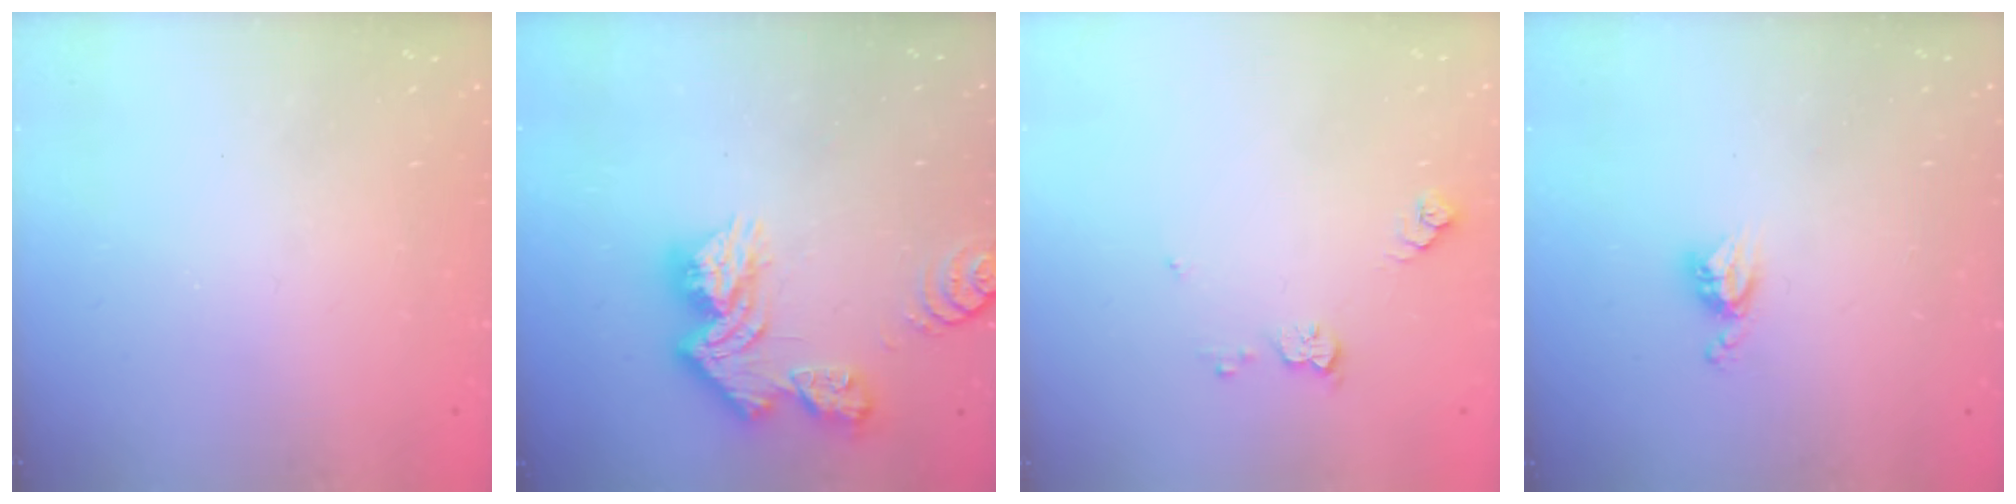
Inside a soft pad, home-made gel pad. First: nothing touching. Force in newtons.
{"total": 13.2, "press": 13.2, "slide": 1.2}
{"total": 6.8, "press": 6.8, "slide": 0.5}
{"total": 5.1, "press": 5.1, "slide": 0.5}